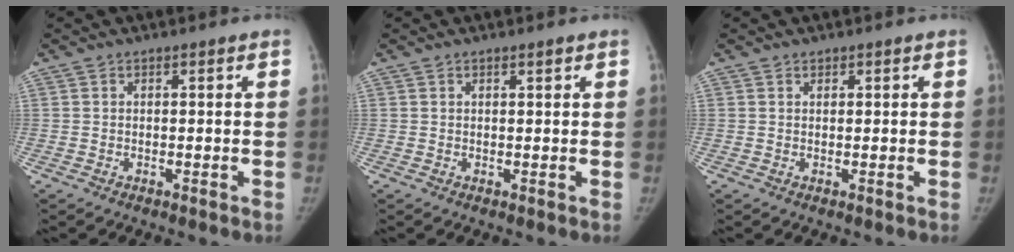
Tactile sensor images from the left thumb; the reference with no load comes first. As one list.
[{"total": 0.8, "force": [0.6, 0.2, 0.5], "torque": [-0.007, -0.003, 0.010]}, {"total": 0.6, "force": [0.4, 0.4, 0.1], "torque": [0.002, -0.003, 0.006]}]